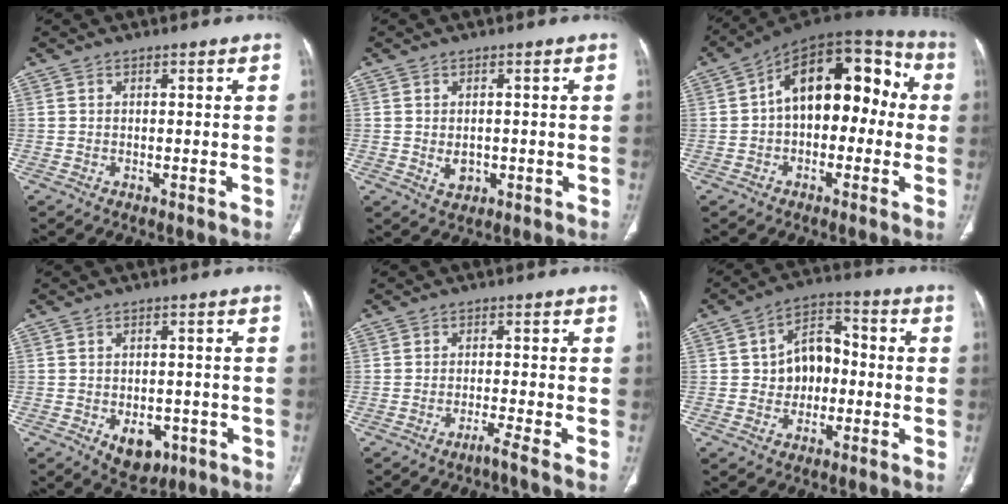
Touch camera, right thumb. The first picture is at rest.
{"total": 3.1, "force": [-0.3, 2.2, 2.1], "torque": [-0.026, -0.002, 0.004]}
{"total": 17.6, "force": [0.8, 10.6, 14.0], "torque": [-0.164, 0.056, -0.001]}
{"total": 6.8, "force": [-2.6, 4.5, 4.3], "torque": [-0.040, 0.008, -0.021]}
{"total": 2.3, "force": [-1.7, -1.0, 1.3], "torque": [-0.029, 0.004, -0.036]}
{"total": 9.8, "force": [-0.4, 7.2, 6.7], "torque": [-0.070, 0.031, -0.013]}